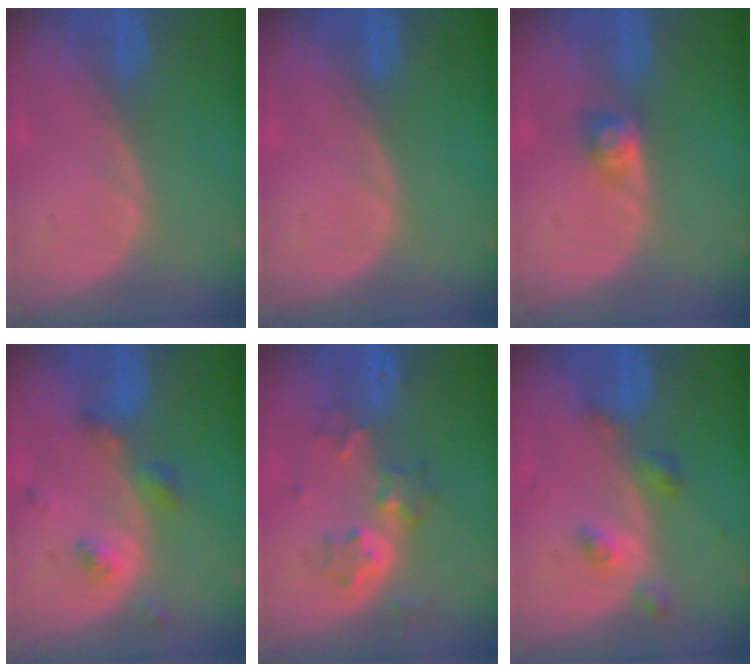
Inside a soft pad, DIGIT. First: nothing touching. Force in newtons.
{"total": 0.0}
{"total": 2.6, "press": 2.5, "slide": 0.7}
{"total": 4.8, "press": 4.3, "slide": 2.1}
{"total": 6.6, "press": 5.7, "slide": 3.2}
{"total": 4.5, "press": 4.0, "slide": 1.9}